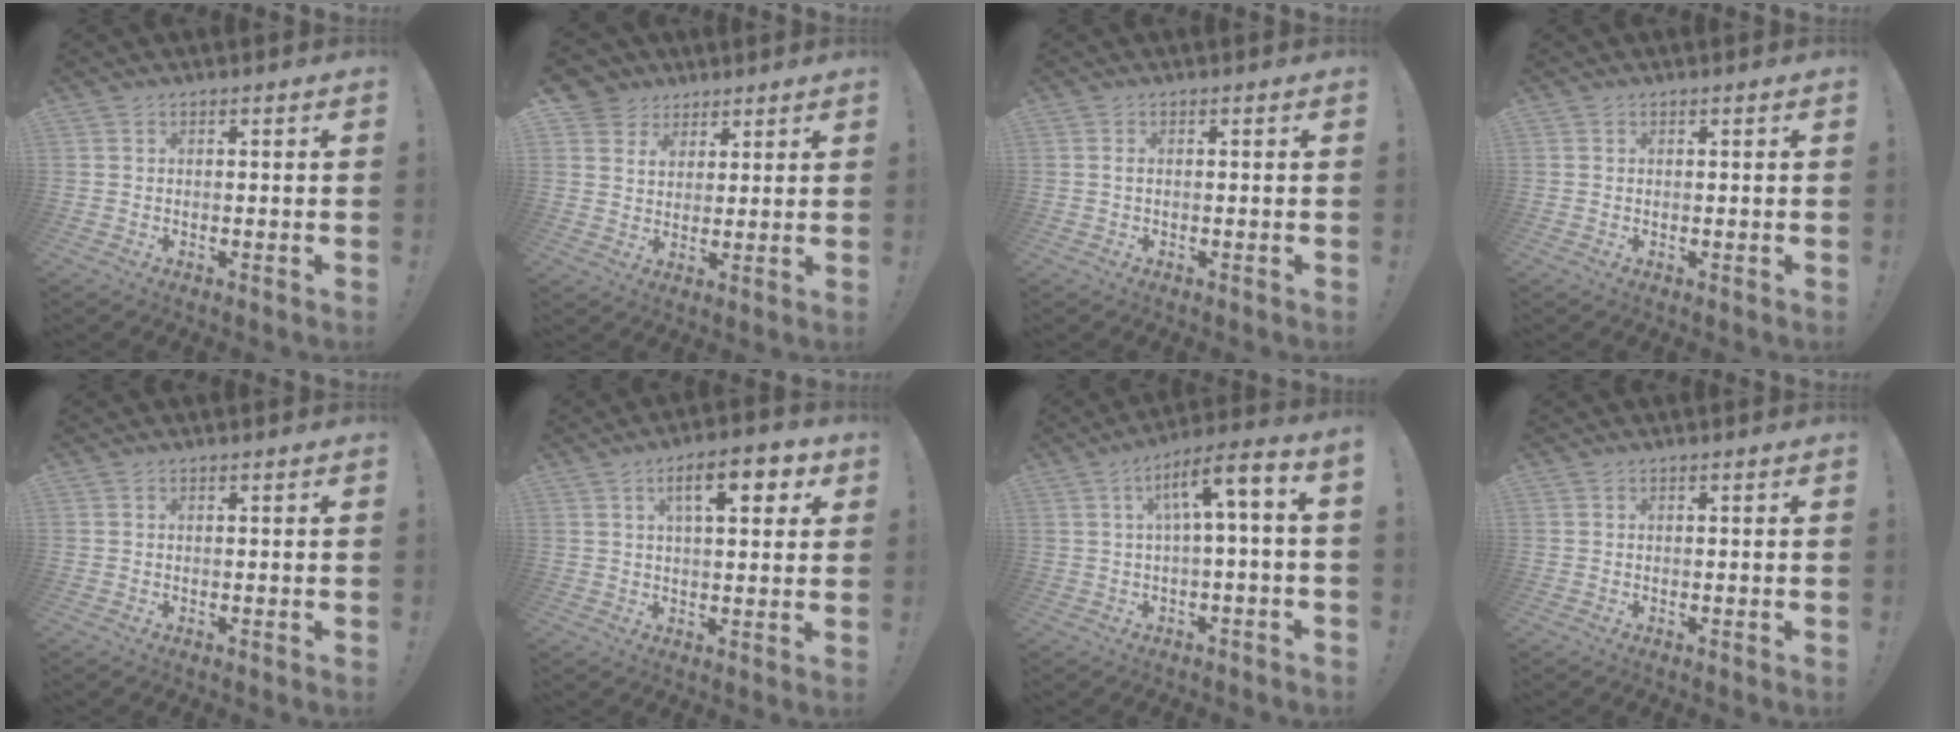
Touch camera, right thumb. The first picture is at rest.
{"total": 6.8, "force": [3.9, 5.6, 0.8], "torque": [-0.012, -0.031, 0.076]}
{"total": 0.7, "force": [-0.1, 0.3, 0.6], "torque": [-0.014, 0.004, -0.002]}
{"total": 0.0}
{"total": 0.0}
{"total": 10.6, "force": [4.1, 3.8, 8.9], "torque": [-0.121, -0.006, 0.061]}
{"total": 8.6, "force": [0.9, 1.3, 8.5], "torque": [-0.133, -0.007, 0.011]}
{"total": 0.0}